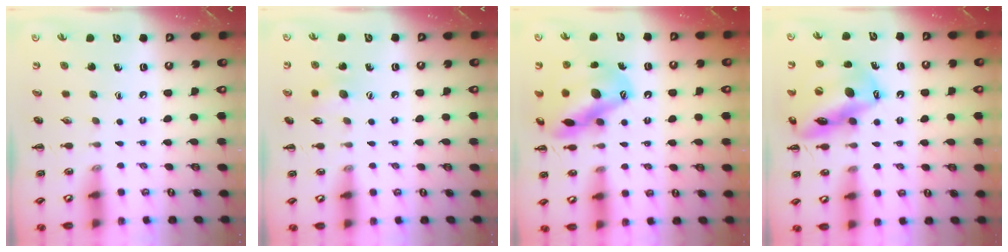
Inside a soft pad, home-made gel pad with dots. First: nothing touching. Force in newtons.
{"total": 5.5, "press": 5.4, "slide": 1.1}
{"total": 17.8, "press": 17.6, "slide": 2.8}
{"total": 17.8, "press": 17.2, "slide": 4.6}